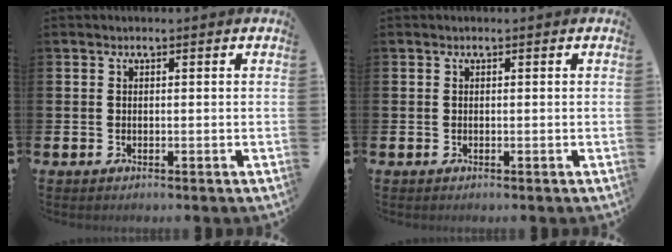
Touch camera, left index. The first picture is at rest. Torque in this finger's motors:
{"motor_torque": [0.00, 0.00, 0.00, 0.01]}